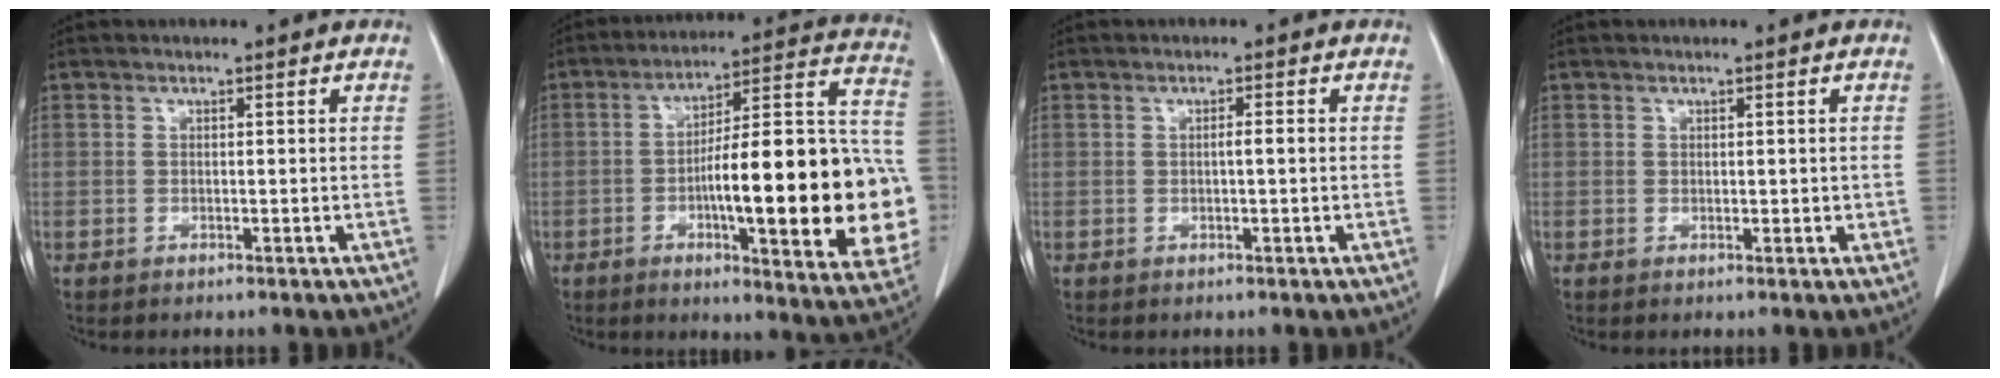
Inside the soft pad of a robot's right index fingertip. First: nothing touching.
{"total": 26.8, "force": [-4.8, 4.8, 26.0], "torque": [-0.283, 0.023, -0.062]}
{"total": 1.1, "force": [-0.1, 0.0, 1.1], "torque": [-0.019, 0.002, -0.001]}
{"total": 1.2, "force": [0.1, 0.6, 1.0], "torque": [-0.013, -0.002, 0.003]}